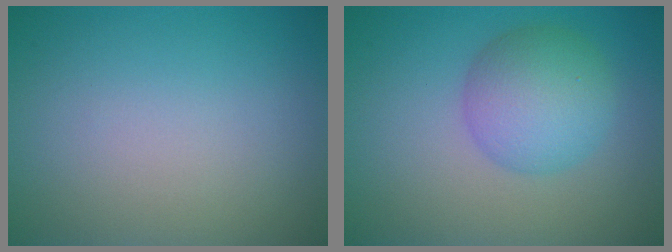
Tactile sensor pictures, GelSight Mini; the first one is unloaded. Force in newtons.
{"total": 5.2, "press": 5.2, "slide": 0.2}